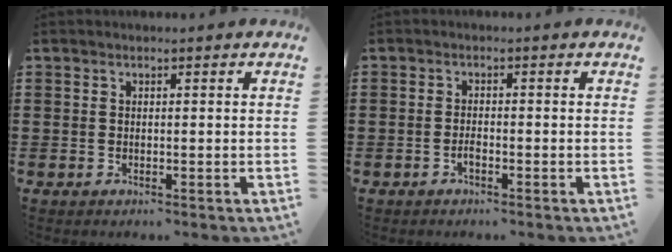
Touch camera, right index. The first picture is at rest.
{"total": 1.3, "force": [-0.8, 0.4, 1.0], "torque": [-0.022, -0.004, -0.013]}